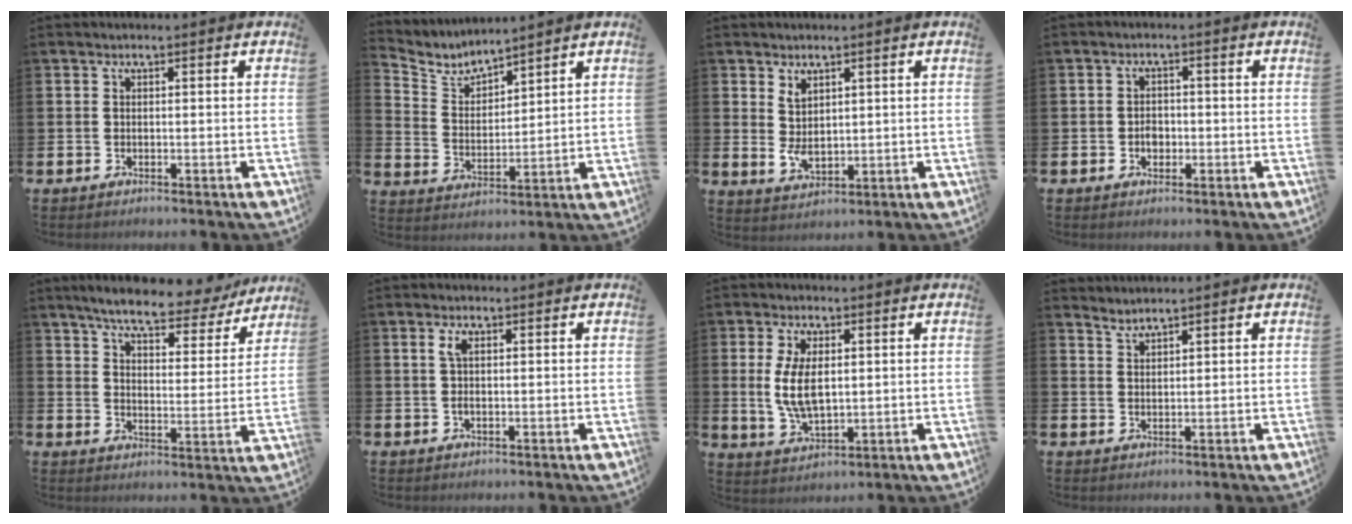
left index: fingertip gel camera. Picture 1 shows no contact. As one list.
[{"total": 4.2, "force": [4.1, 0.8, 0.3], "torque": [-0.034, -0.031, 0.069]}, {"total": 3.2, "force": [1.7, 1.9, 2.0], "torque": [-0.026, -0.011, 0.027]}, {"total": 2.0, "force": [-0.7, 1.6, 1.0], "torque": [-0.012, 0.002, -0.016]}, {"total": 7.1, "force": [6.4, 1.4, 2.6], "torque": [-0.065, -0.038, 0.107]}, {"total": 2.2, "force": [0.7, 1.0, 1.9], "torque": [-0.038, 0.005, 0.009]}, {"total": 6.8, "force": [1.2, 3.4, 5.8], "torque": [-0.107, 0.001, 0.017]}, {"total": 1.7, "force": [1.6, -0.1, -0.3], "torque": [0.003, -0.006, 0.030]}]